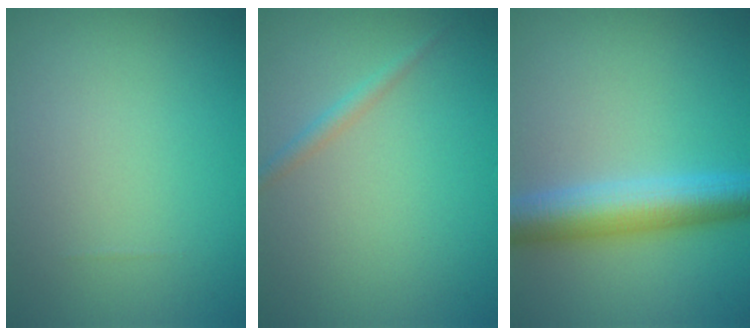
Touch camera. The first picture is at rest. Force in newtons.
{"total": 1.1, "press": 1.1, "slide": 0.1}
{"total": 5.9, "press": 5.9, "slide": 0.1}